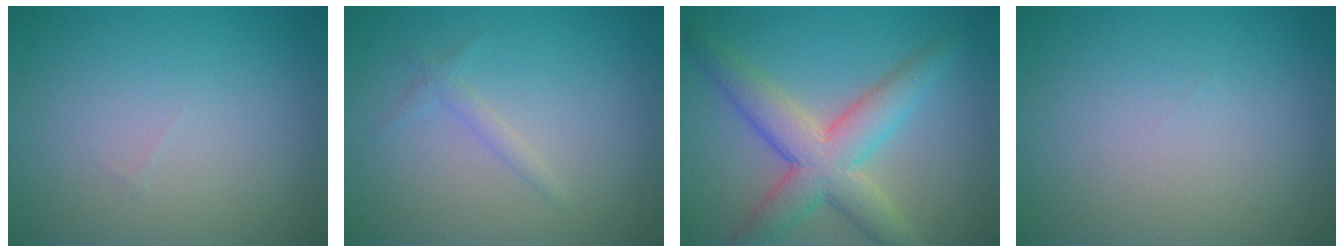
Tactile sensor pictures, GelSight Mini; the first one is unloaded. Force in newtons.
{"total": 1.1, "press": 1.1, "slide": 0.1}
{"total": 6.5, "press": 6.5, "slide": 0.1}
{"total": 0.0}